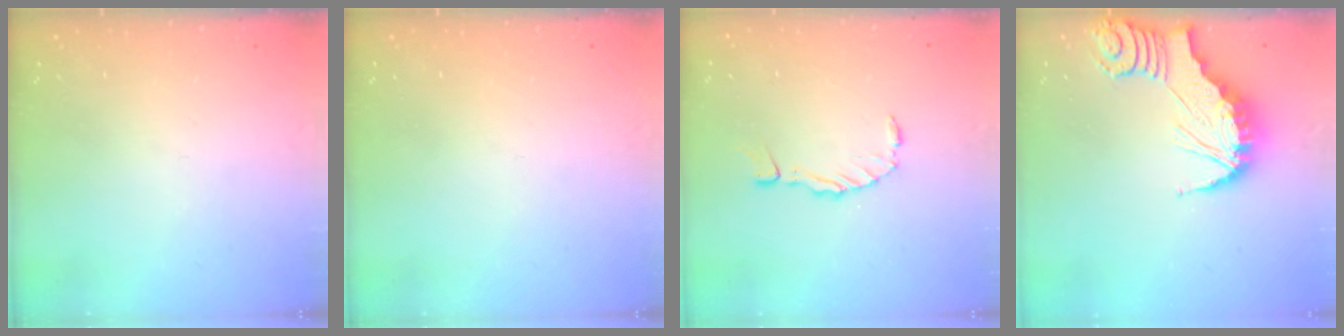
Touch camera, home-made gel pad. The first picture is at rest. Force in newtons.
{"total": 0.0}
{"total": 1.2, "press": 1.2, "slide": 0.3}
{"total": 2.2, "press": 2.2, "slide": 0.2}